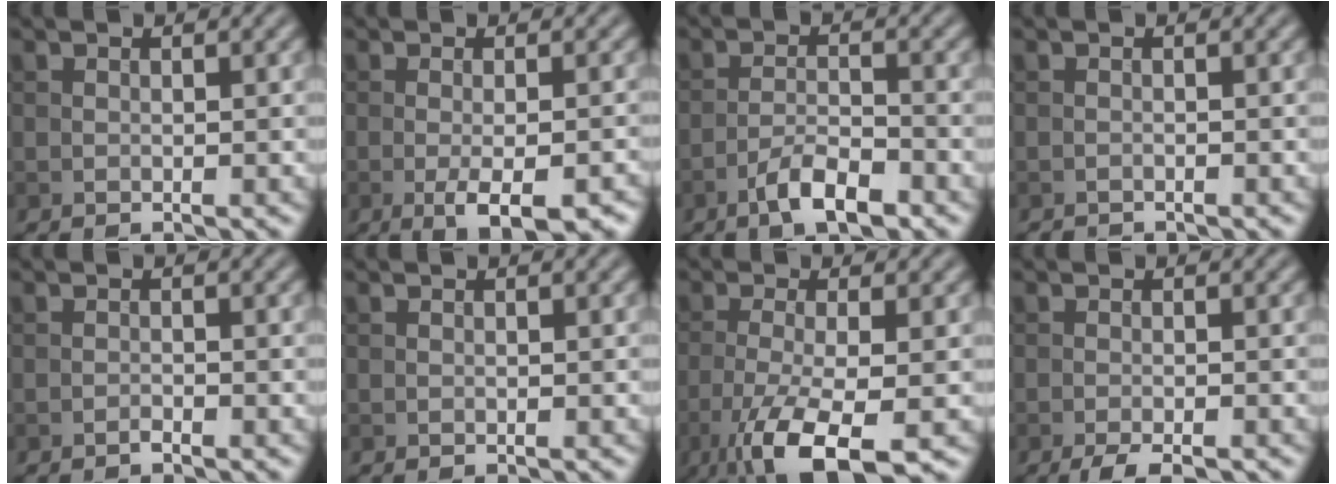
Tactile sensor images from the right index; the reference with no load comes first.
{"total": 4.9, "force": [-2.1, 1.3, 4.2], "torque": [-0.072, -0.006, -0.027]}
{"total": 4.2, "force": [-2.7, 1.2, 3.0], "torque": [-0.055, 0.007, -0.052]}
{"total": 1.0, "force": [-0.9, 0.1, 0.0], "torque": [0.003, -0.004, -0.018]}
{"total": 0.6, "force": [-0.5, 0.1, 0.3], "torque": [-0.004, 0.003, -0.011]}
{"total": 0.0}
{"total": 8.5, "force": [-4.5, 2.4, 6.8], "torque": [-0.136, -0.015, -0.083]}
{"total": 2.7, "force": [-2.0, 0.5, 1.8], "torque": [-0.033, -0.001, -0.036]}